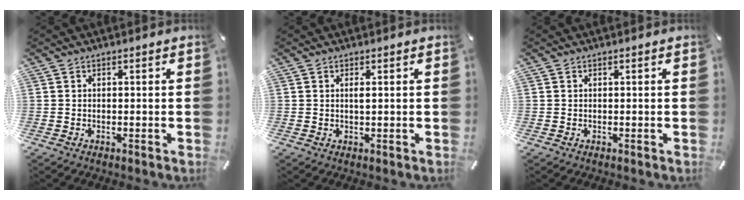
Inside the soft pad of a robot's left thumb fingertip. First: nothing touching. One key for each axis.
{"total": 1.3, "fx": 0.3, "fy": 0.2, "fz": 1.2, "tx": -0.026, "ty": 0.000, "tz": 0.005}
{"total": 0.0}